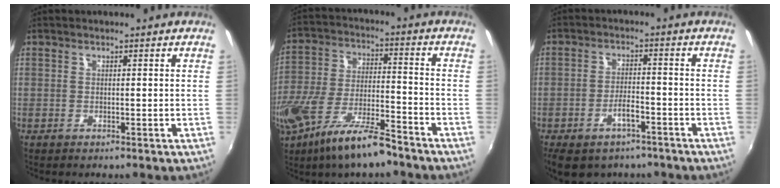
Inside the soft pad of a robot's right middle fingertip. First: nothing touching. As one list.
[{"total": 15.0, "force": [-9.9, 4.2, 10.5], "torque": [-0.212, -0.032, -0.176]}, {"total": 8.3, "force": [-5.4, 4.1, 4.9], "torque": [-0.102, -0.004, -0.080]}]